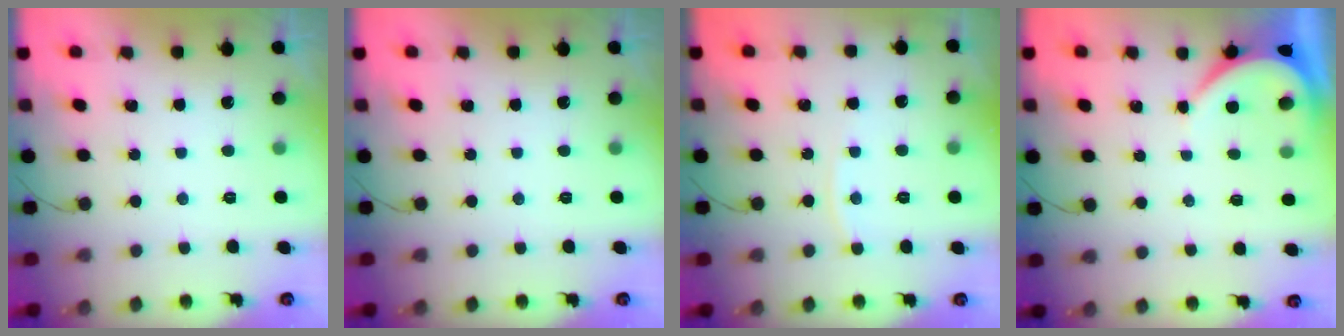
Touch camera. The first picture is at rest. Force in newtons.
{"total": 0.0}
{"total": 3.5, "press": 3.5, "slide": 0.4}
{"total": 3.9, "press": 3.8, "slide": 0.6}